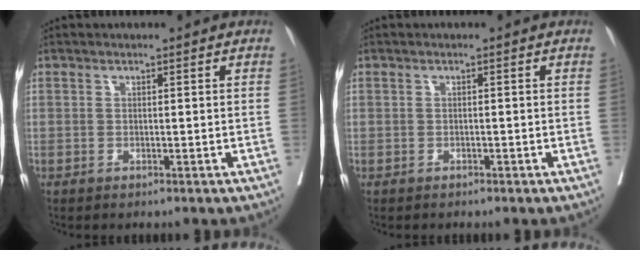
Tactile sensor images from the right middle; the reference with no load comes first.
{"total": 0.8, "force": [-0.5, 0.7, -0.1], "torque": [-0.010, 0.003, -0.010]}